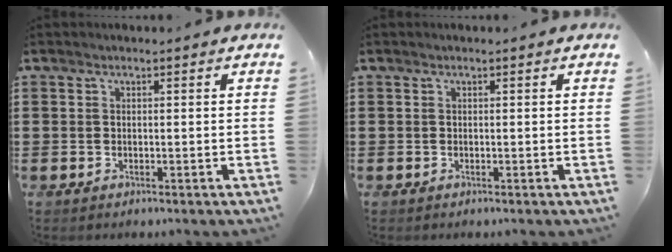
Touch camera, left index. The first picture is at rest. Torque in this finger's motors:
{"motor_torque": [-0.01, -0.01, 0.03, -0.01]}